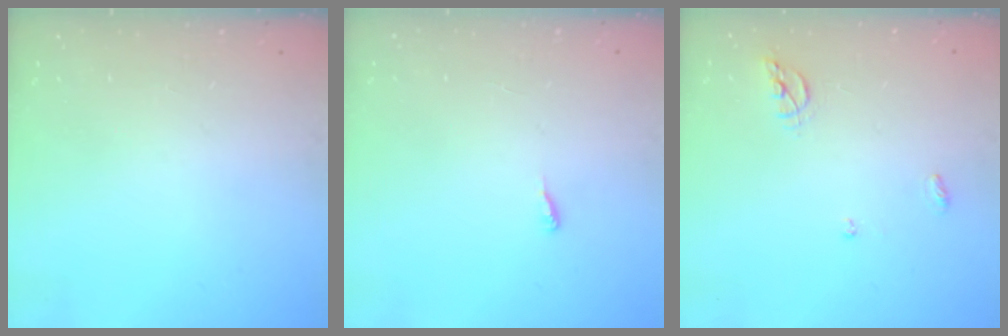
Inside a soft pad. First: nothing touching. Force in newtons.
{"total": 4.1, "press": 4.0, "slide": 0.5}
{"total": 6.5, "press": 6.5, "slide": 0.6}